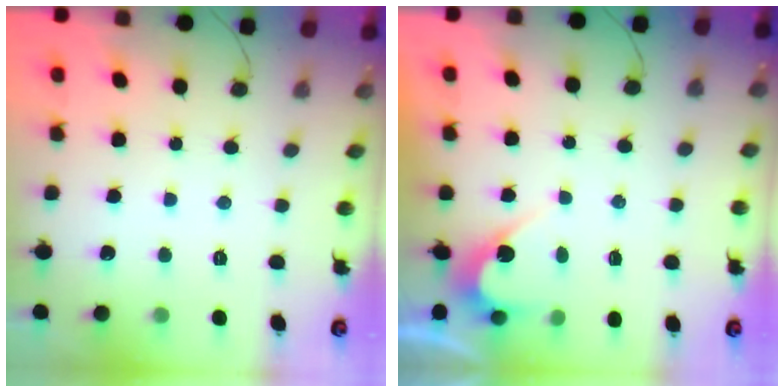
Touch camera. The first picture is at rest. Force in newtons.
{"total": 5.1, "press": 5.1, "slide": 0.2}